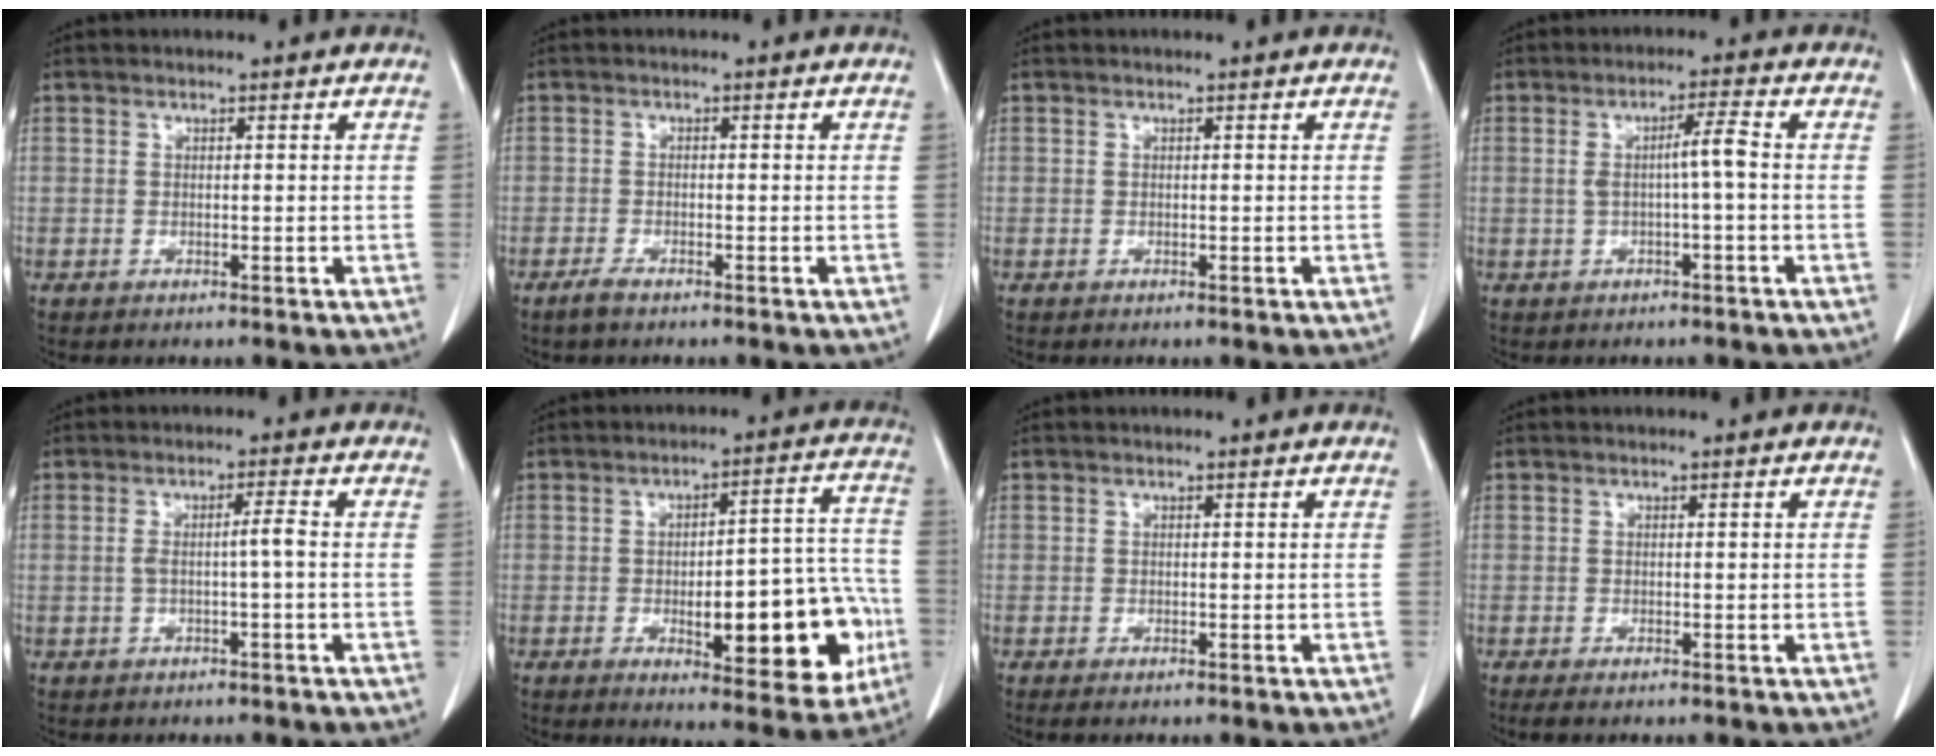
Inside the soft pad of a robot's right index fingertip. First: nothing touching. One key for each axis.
{"total": 1.7, "fx": -1.3, "fy": 0.3, "fz": 1.0, "tx": -0.026, "ty": -0.002, "tz": -0.024}
{"total": 0.0}
{"total": 3.9, "fx": -0.2, "fy": -0.1, "fz": 3.9, "tx": -0.071, "ty": 0.008, "tz": -0.003}
{"total": 2.8, "fx": -0.4, "fy": -0.3, "fz": 2.8, "tx": -0.051, "ty": 0.007, "tz": -0.005}
{"total": 16.8, "fx": -4.6, "fy": 5.3, "fz": 15.3, "tx": -0.165, "ty": 0.027, "tz": -0.049}
{"total": 0.8, "fx": -0.6, "fy": 0.2, "fz": 0.5, "tx": -0.009, "ty": -0.002, "tz": -0.007}
{"total": 1.6, "fx": -1.2, "fy": 0.3, "fz": 1.0, "tx": -0.014, "ty": -0.004, "tz": -0.015}